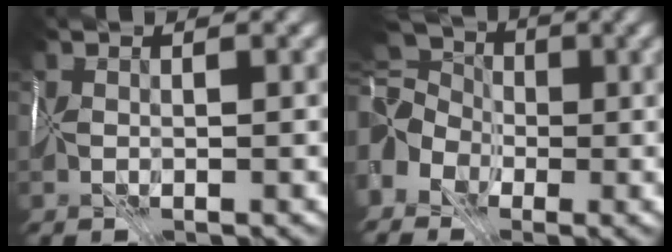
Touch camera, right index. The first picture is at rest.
{"total": 7.0, "force": [-0.8, 5.5, 4.2], "torque": [-0.072, 0.007, -0.016]}